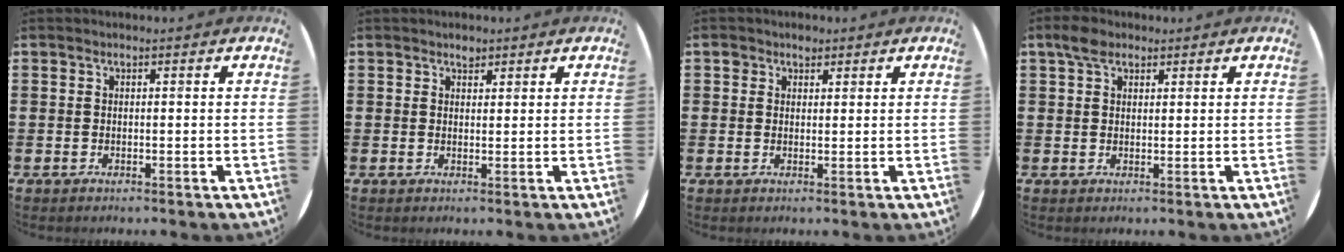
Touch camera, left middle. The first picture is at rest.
{"total": 1.3, "force": [1.1, 0.6, 0.3], "torque": [0.009, -0.004, 0.017]}
{"total": 1.7, "force": [1.3, 1.1, 0.3], "torque": [0.009, -0.002, 0.022]}
{"total": 3.0, "force": [2.2, 1.6, 1.4], "torque": [-0.015, 0.002, 0.038]}